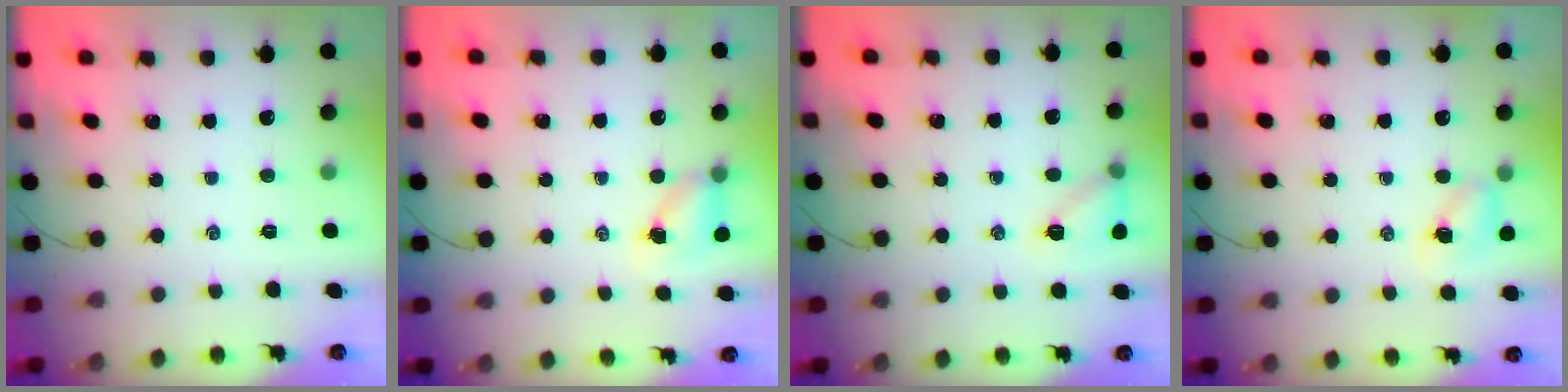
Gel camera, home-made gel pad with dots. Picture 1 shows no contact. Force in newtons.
{"total": 4.7, "press": 4.7, "slide": 0.4}
{"total": 9.9, "press": 9.7, "slide": 1.9}
{"total": 4.6, "press": 4.6, "slide": 0.5}